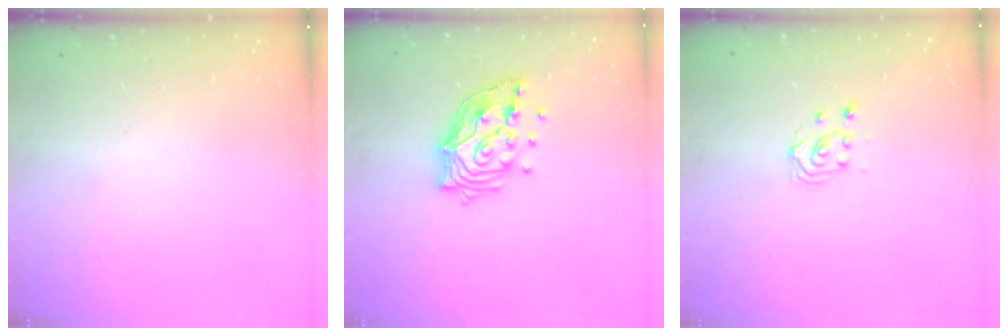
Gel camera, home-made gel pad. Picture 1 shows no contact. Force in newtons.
{"total": 13.4, "press": 13.3, "slide": 1.3}
{"total": 3.2, "press": 2.9, "slide": 1.2}